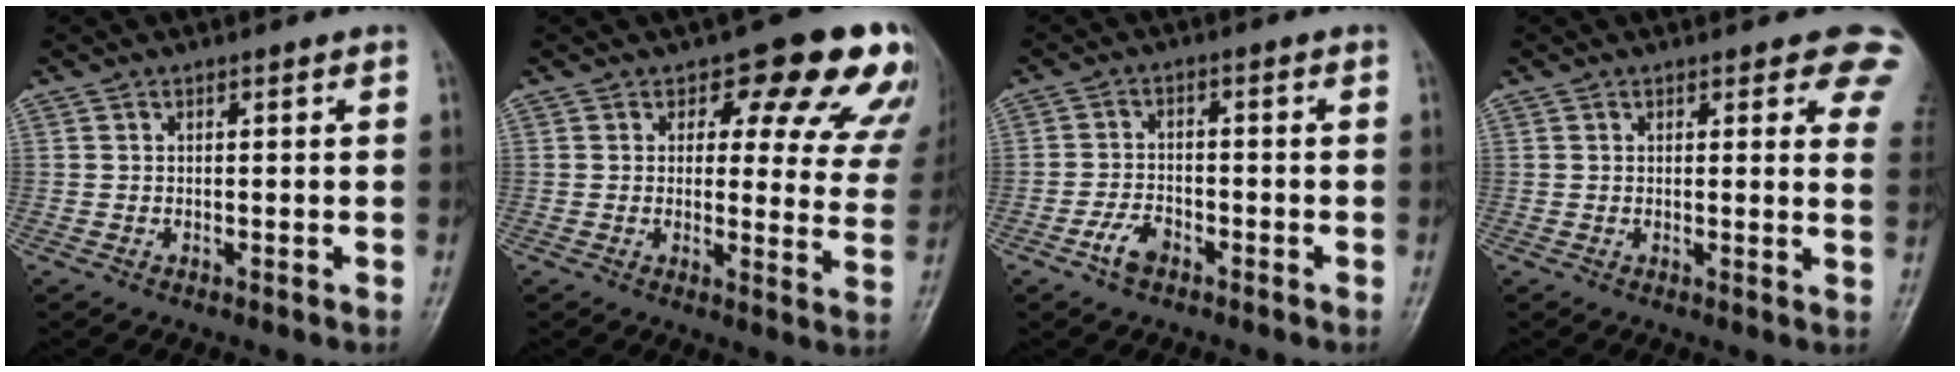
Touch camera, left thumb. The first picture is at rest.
{"total": 15.3, "force": [9.6, 7.1, 9.6], "torque": [-0.053, -0.046, 0.088]}
{"total": 4.2, "force": [-2.5, 2.3, 2.3], "torque": [-0.041, 0.017, -0.048]}
{"total": 7.8, "force": [5.4, 3.1, 4.6], "torque": [-0.014, -0.023, 0.043]}